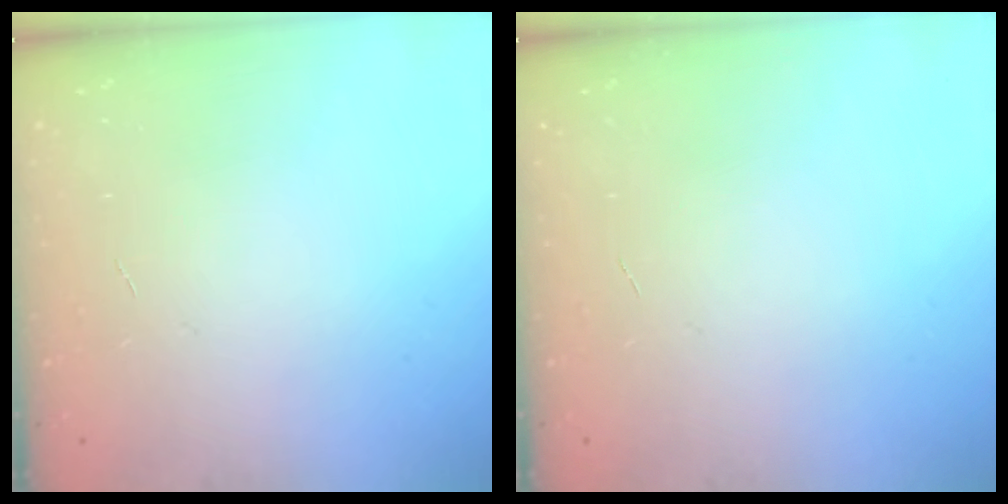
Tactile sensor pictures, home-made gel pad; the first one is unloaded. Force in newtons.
{"total": 0.0}